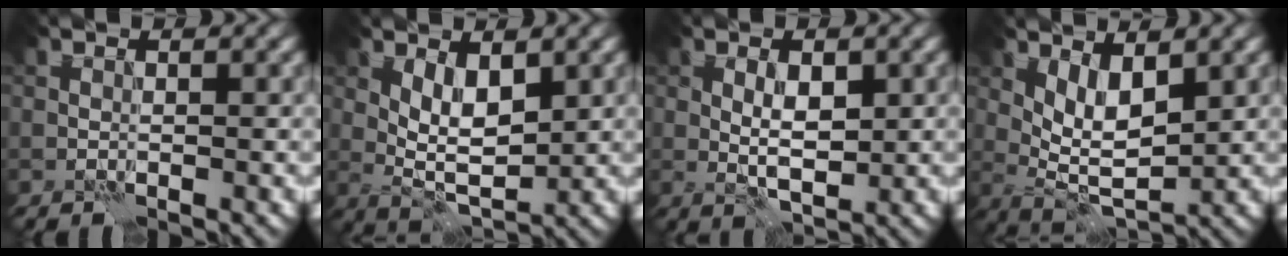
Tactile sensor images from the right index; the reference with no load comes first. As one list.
[{"total": 4.0, "force": [0.9, 1.7, 3.5], "torque": [-0.062, -0.006, 0.018]}, {"total": 2.8, "force": [0.2, 1.1, 2.6], "torque": [-0.044, -0.003, 0.004]}, {"total": 4.3, "force": [1.4, 1.7, 3.6], "torque": [-0.068, -0.013, 0.029]}]